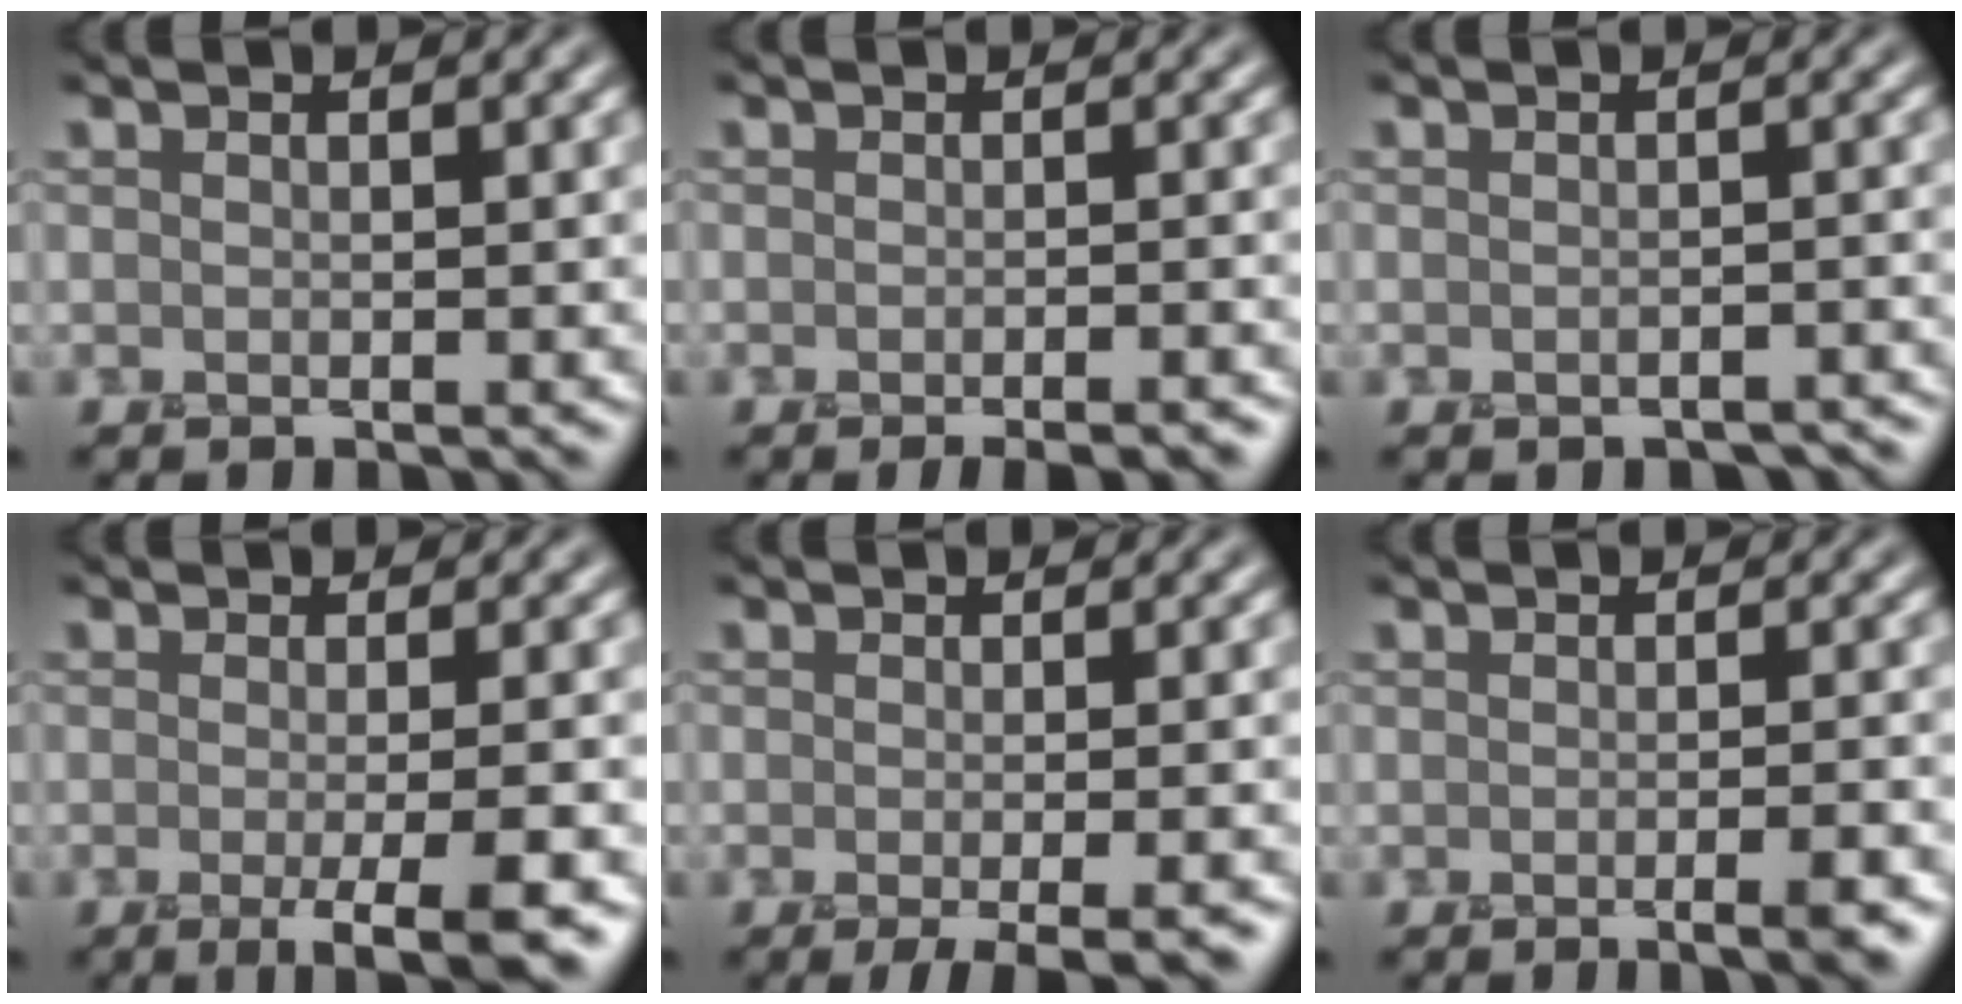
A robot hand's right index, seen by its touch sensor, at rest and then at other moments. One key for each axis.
{"total": 3.0, "fx": -2.2, "fy": 0.7, "fz": 1.9, "tx": -0.018, "ty": -0.004, "tz": -0.025}
{"total": 1.5, "fx": -1.3, "fy": 0.6, "fz": 0.5, "tx": -0.009, "ty": -0.006, "tz": -0.015}
{"total": 5.9, "fx": -2.3, "fy": 1.5, "fz": 5.2, "tx": -0.059, "ty": -0.014, "tz": -0.029}
{"total": 3.7, "fx": -2.0, "fy": 0.8, "fz": 3.0, "tx": -0.042, "ty": -0.007, "tz": -0.034}
{"total": 2.2, "fx": -1.1, "fy": 0.5, "fz": 1.8, "tx": -0.017, "ty": -0.004, "tz": -0.019}